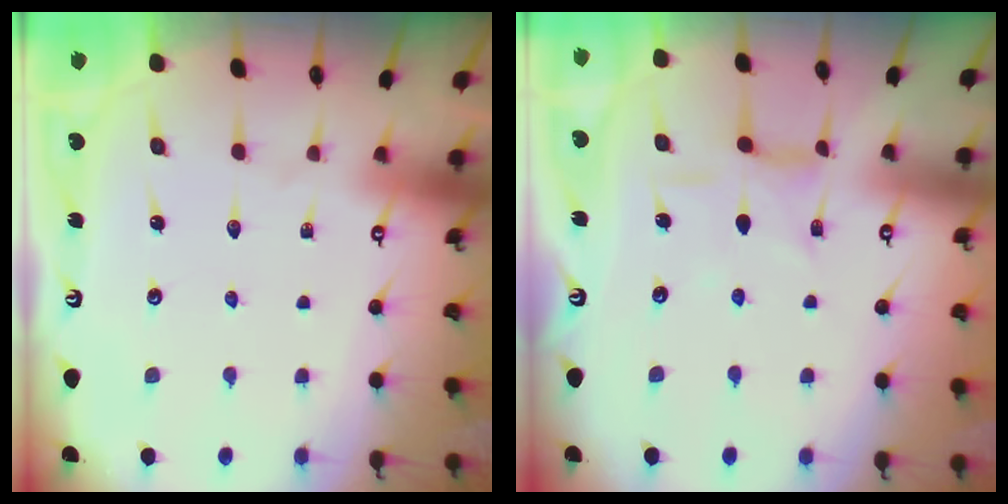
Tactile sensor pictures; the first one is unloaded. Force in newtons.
{"total": 7.8, "press": 7.8, "slide": 0.5}